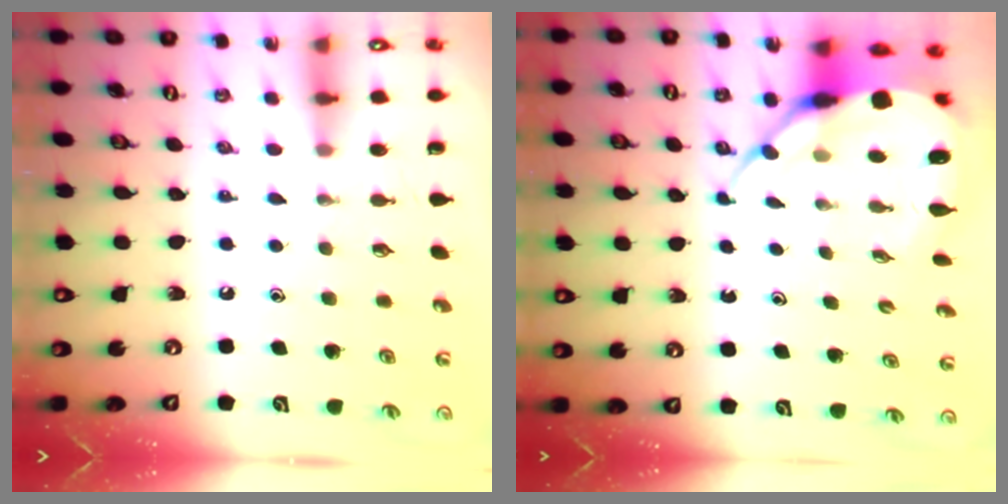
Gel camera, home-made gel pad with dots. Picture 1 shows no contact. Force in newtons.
{"total": 10.5, "press": 10.5, "slide": 0.9}